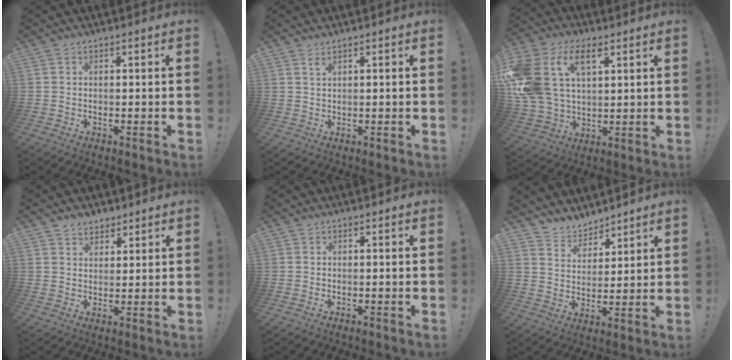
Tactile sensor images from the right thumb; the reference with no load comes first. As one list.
[{"total": 1.7, "force": [1.1, 0.2, 1.3], "torque": [-0.019, -0.002, 0.018]}, {"total": 18.8, "force": [7.4, 12.5, 12.0], "torque": [-0.246, -0.031, 0.133]}, {"total": 4.1, "force": [3.3, 2.4, 0.6], "torque": [-0.002, -0.019, 0.060]}, {"total": 0.0}, {"total": 6.3, "force": [5.4, 3.2, 0.1], "torque": [-0.012, -0.049, 0.105]}]